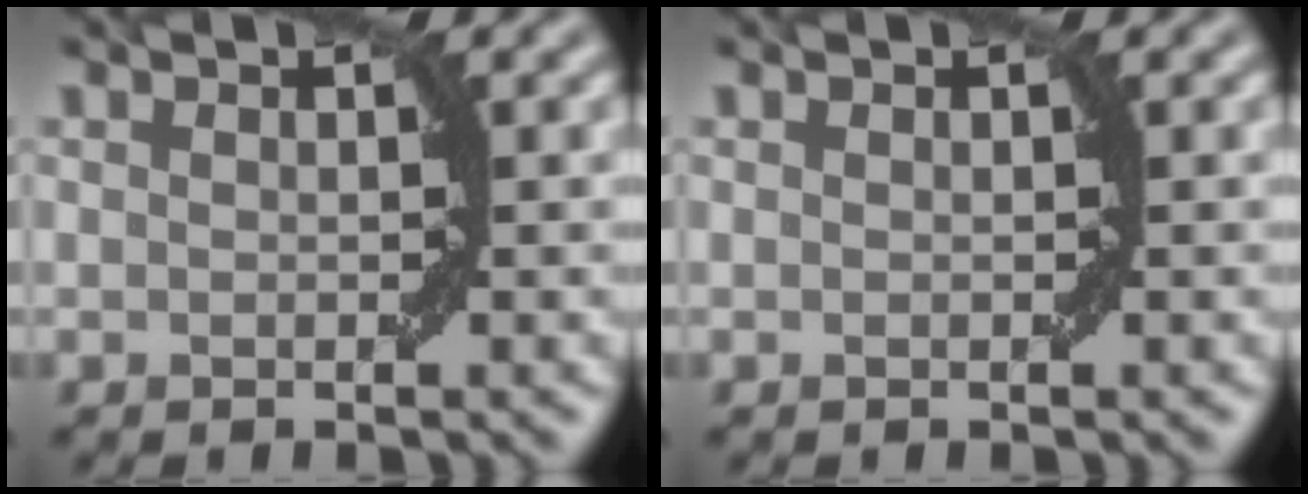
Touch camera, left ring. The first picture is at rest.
{"total": 0.0}